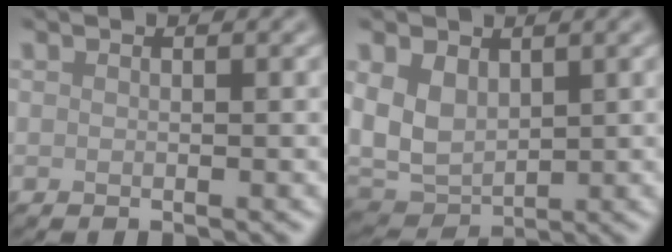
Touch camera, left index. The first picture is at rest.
{"total": 4.9, "force": [1.2, 3.5, 3.2], "torque": [-0.075, -0.004, 0.024]}